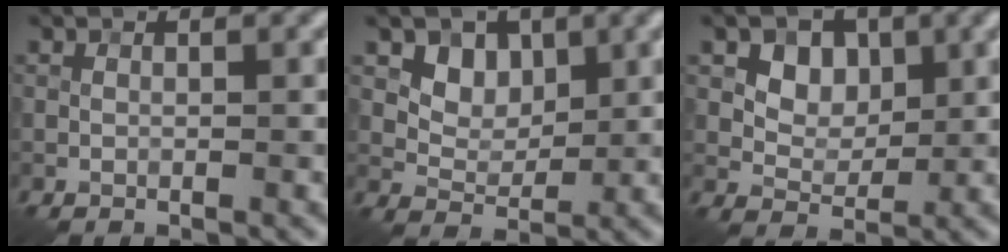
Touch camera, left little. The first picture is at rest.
{"total": 3.5, "force": [1.6, 2.6, 1.6], "torque": [-0.032, -0.018, 0.040]}
{"total": 3.6, "force": [1.2, 2.8, 2.0], "torque": [-0.031, -0.002, 0.017]}